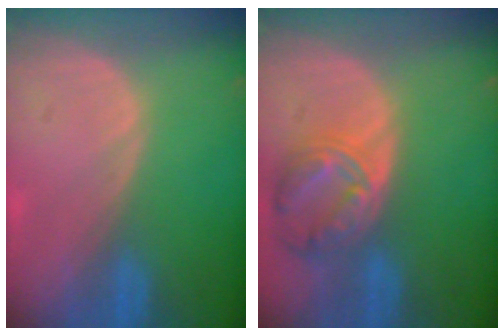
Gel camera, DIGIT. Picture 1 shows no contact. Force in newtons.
{"total": 8.2, "press": 7.1, "slide": 4.0}